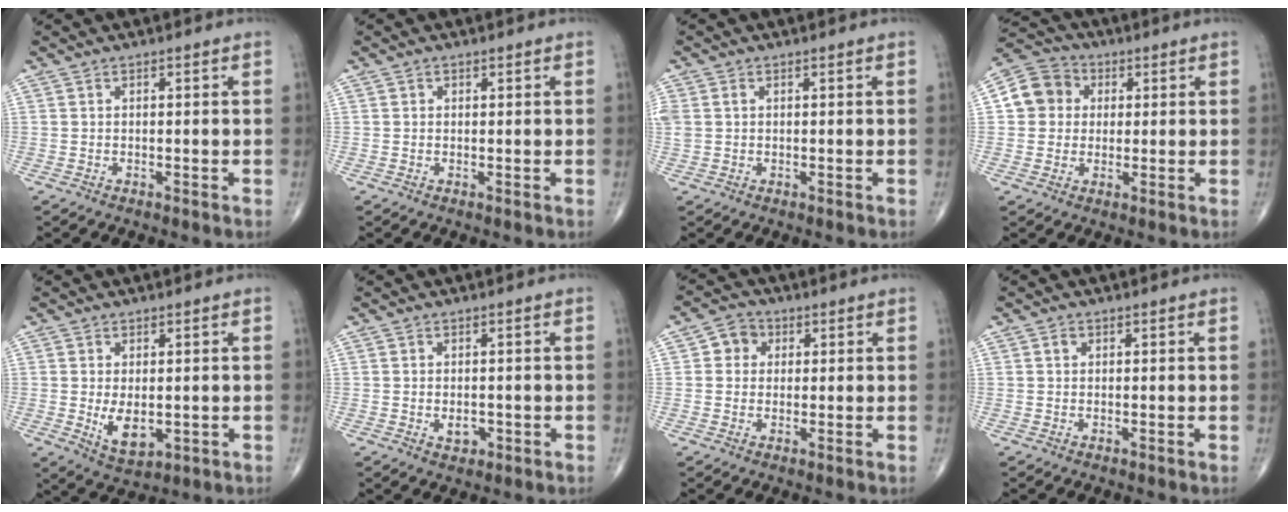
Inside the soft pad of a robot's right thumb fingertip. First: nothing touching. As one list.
[{"total": 0.5, "force": [0.2, 0.5, 0.1], "torque": [0.002, 0.000, 0.002]}, {"total": 2.8, "force": [0.5, 2.1, 1.7], "torque": [-0.054, 0.013, 0.017]}, {"total": 8.7, "force": [1.4, 7.9, 3.3], "torque": [-0.041, 0.013, 0.013]}, {"total": 6.3, "force": [-0.6, 3.6, 5.2], "torque": [-0.079, -0.017, 0.003]}, {"total": 2.5, "force": [-0.5, 1.7, 1.7], "torque": [-0.018, 0.000, -0.003]}, {"total": 4.5, "force": [1.0, 4.1, 1.7], "torque": [-0.003, 0.005, 0.010]}, {"total": 1.0, "force": [0.3, 0.8, 0.5], "torque": [-0.004, 0.001, 0.004]}]